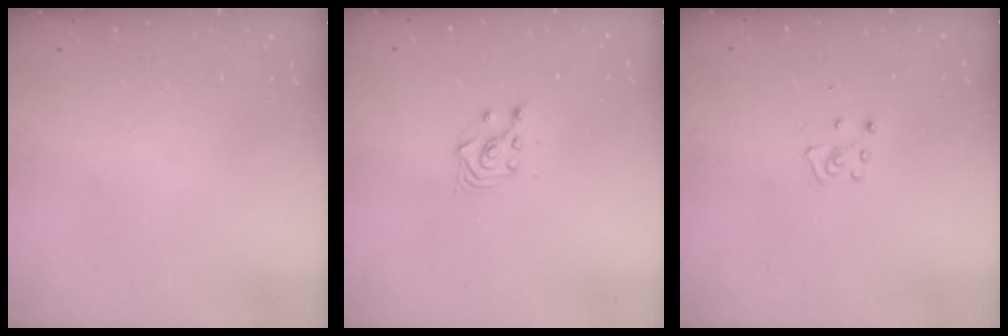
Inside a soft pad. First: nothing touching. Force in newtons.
{"total": 3.6, "press": 3.4, "slide": 1.2}
{"total": 4.6, "press": 4.6, "slide": 0.5}